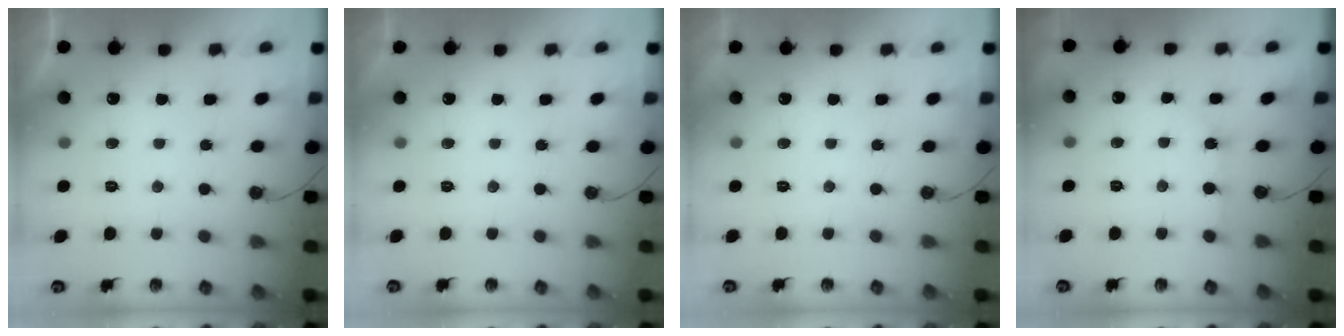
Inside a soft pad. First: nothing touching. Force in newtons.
{"total": 0.0}
{"total": 0.0}
{"total": 2.8, "press": 2.8, "slide": 0.4}